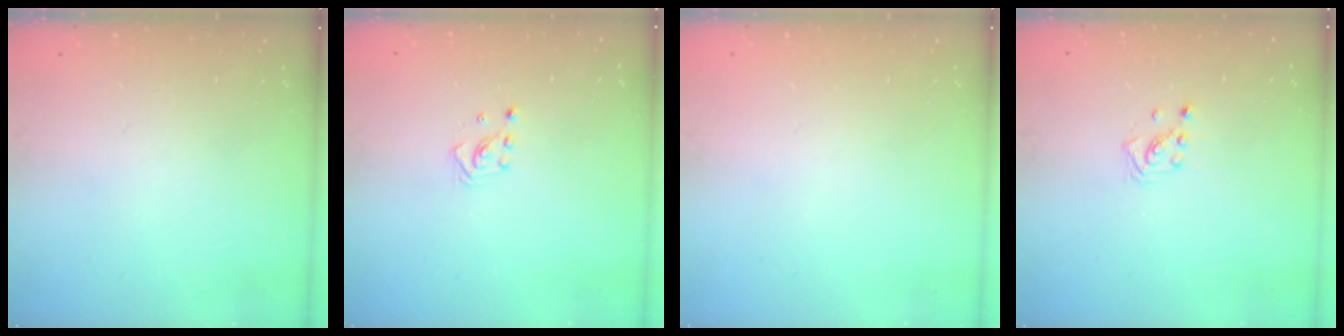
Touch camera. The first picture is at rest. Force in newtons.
{"total": 2.2, "press": 2.2, "slide": 0.2}
{"total": 0.0}
{"total": 1.3, "press": 1.3, "slide": 0.1}